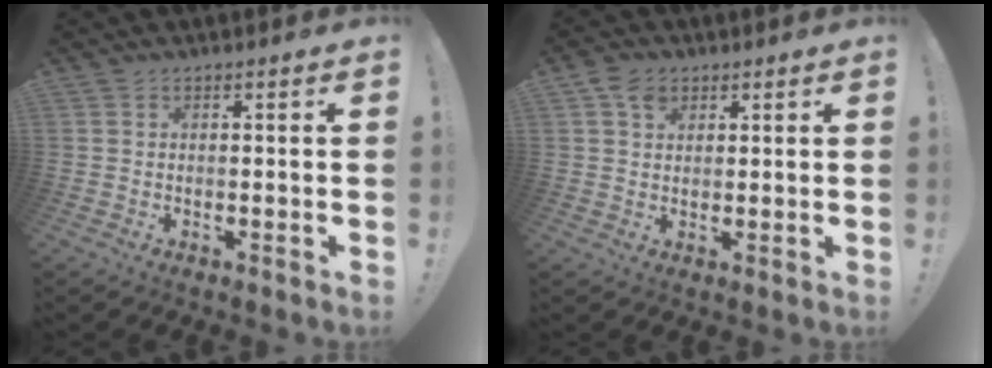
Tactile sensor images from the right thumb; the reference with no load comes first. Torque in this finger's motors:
{"motor_torque": [0.07, 0.09, 0.21, 0.36, 0.01]}